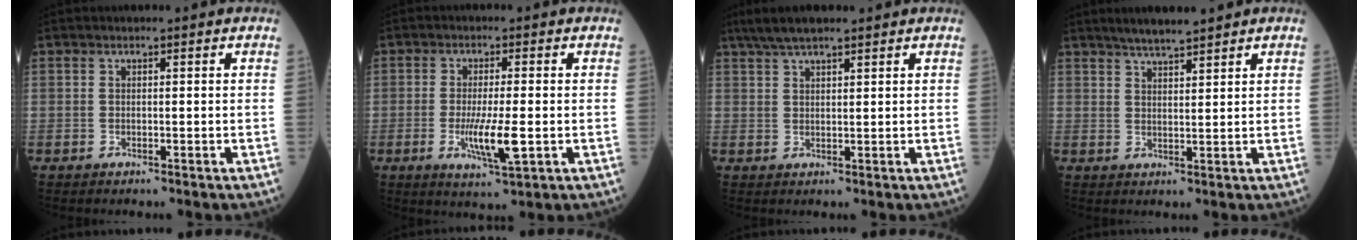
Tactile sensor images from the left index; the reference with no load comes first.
{"total": 6.6, "force": [-1.5, 0.7, 6.4], "torque": [-0.123, -0.015, -0.024]}
{"total": 5.5, "force": [4.4, 0.9, 3.2], "torque": [-0.063, 0.025, 0.081]}
{"total": 5.0, "force": [4.4, 0.2, 2.4], "torque": [-0.045, 0.010, 0.078]}